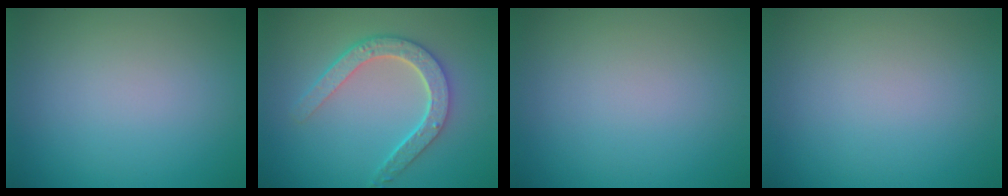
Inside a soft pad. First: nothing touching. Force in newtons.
{"total": 4.5, "press": 3.5, "slide": 2.7}
{"total": 0.0}
{"total": 0.0}